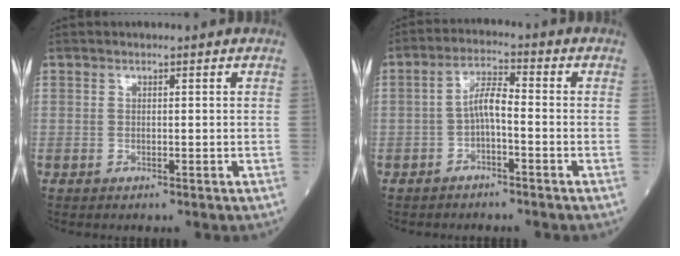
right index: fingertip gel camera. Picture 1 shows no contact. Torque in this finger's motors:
{"motor_torque": [0.73, -0.15, 0.40, 0.11]}